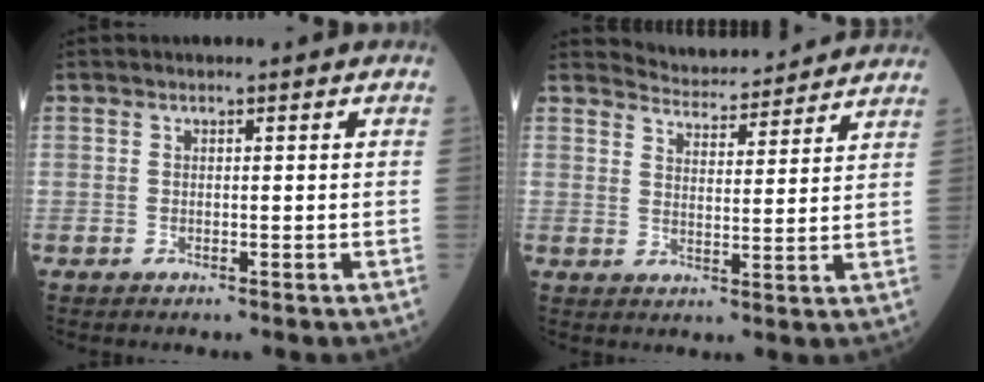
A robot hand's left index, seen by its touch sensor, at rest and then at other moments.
{"total": 9.2, "force": [9.1, 1.4, 0.8], "torque": [-0.015, 0.014, 0.120]}